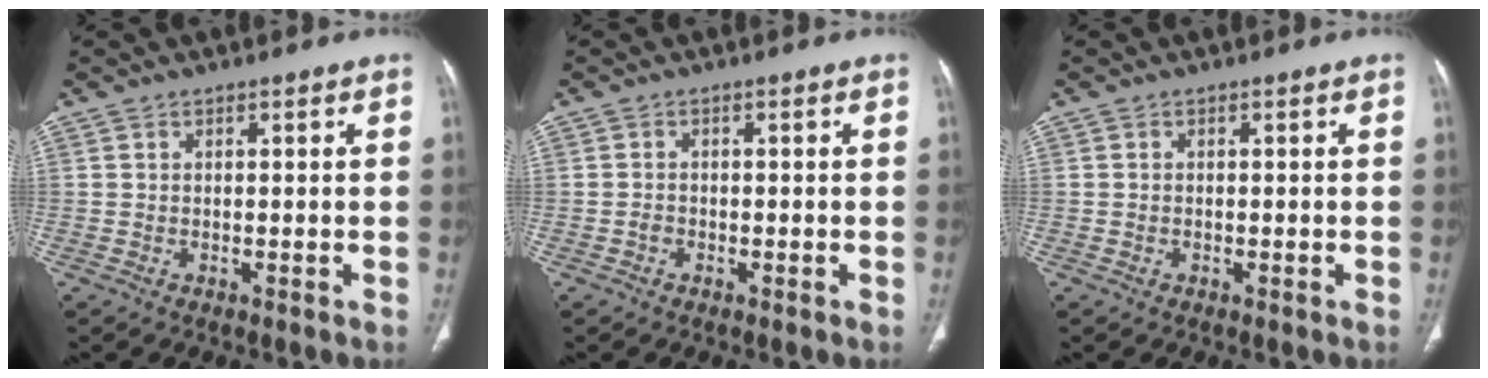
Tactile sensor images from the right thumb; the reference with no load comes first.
{"total": 1.1, "force": [-0.5, 0.8, 0.4], "torque": [-0.005, 0.005, -0.011]}
{"total": 0.0}